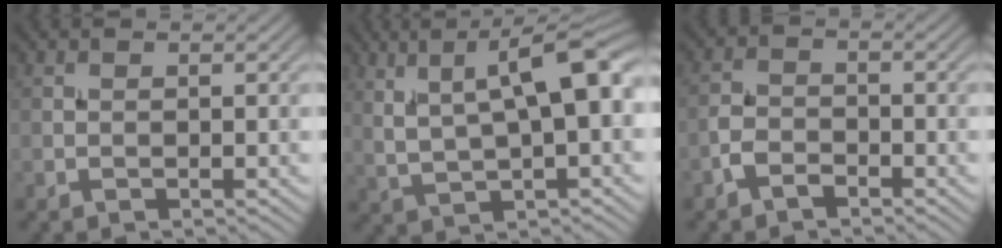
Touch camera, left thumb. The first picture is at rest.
{"total": 10.7, "force": [3.4, 3.3, 9.6], "torque": [-0.174, 0.008, 0.065]}
{"total": 2.7, "force": [-2.0, 1.3, 1.4], "torque": [-0.029, 0.004, -0.048]}